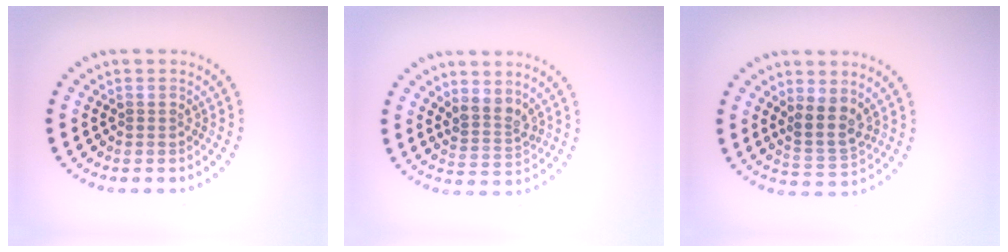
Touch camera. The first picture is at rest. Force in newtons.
{"total": 2.3, "press": 1.8, "slide": 1.5}
{"total": 3.2, "press": 2.7, "slide": 1.7}